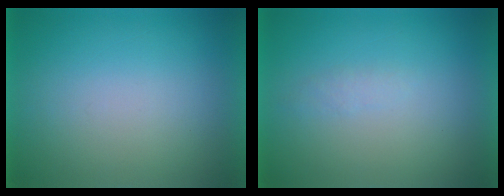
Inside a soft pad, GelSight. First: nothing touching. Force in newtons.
{"total": 1.2}